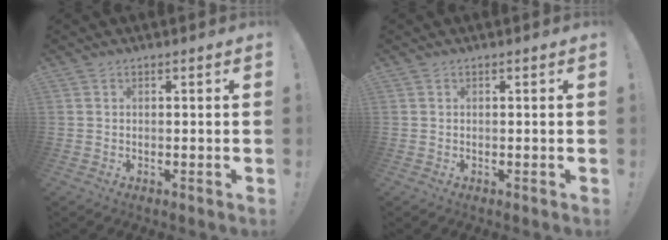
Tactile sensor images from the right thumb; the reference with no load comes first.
{"total": 0.0}